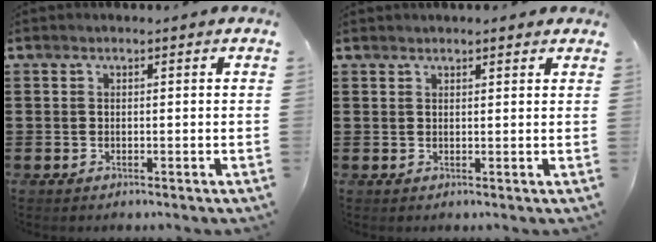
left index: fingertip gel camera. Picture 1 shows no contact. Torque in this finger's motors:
{"motor_torque": [1.24, -0.90, 0.77, 0.09]}